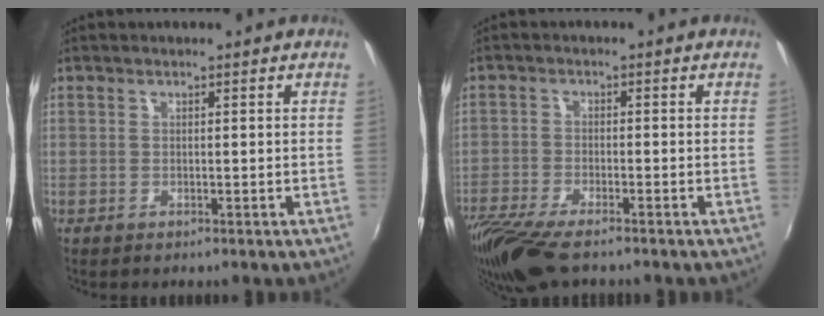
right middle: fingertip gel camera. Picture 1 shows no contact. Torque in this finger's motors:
{"motor_torque": [1.08, -1.06, 0.45, 0.14]}